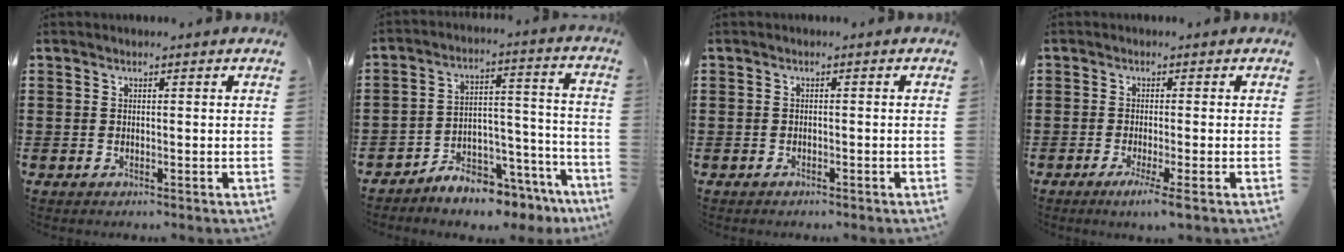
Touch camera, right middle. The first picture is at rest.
{"total": 6.8, "force": [-6.6, 1.2, 1.1], "torque": [-0.013, 0.019, -0.125]}
{"total": 0.6, "force": [-0.5, 0.2, 0.1], "torque": [-0.003, -0.001, -0.011]}
{"total": 2.9, "force": [-1.6, -0.3, 2.3], "torque": [-0.038, -0.011, -0.026]}